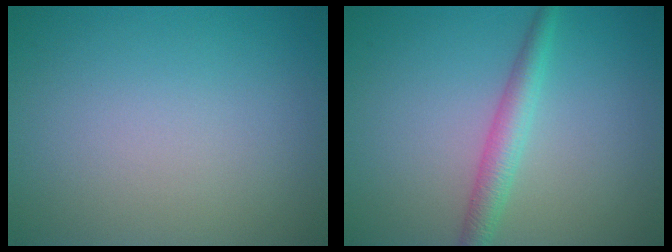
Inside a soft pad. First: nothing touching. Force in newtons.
{"total": 2.6, "press": 2.6, "slide": 0.0}